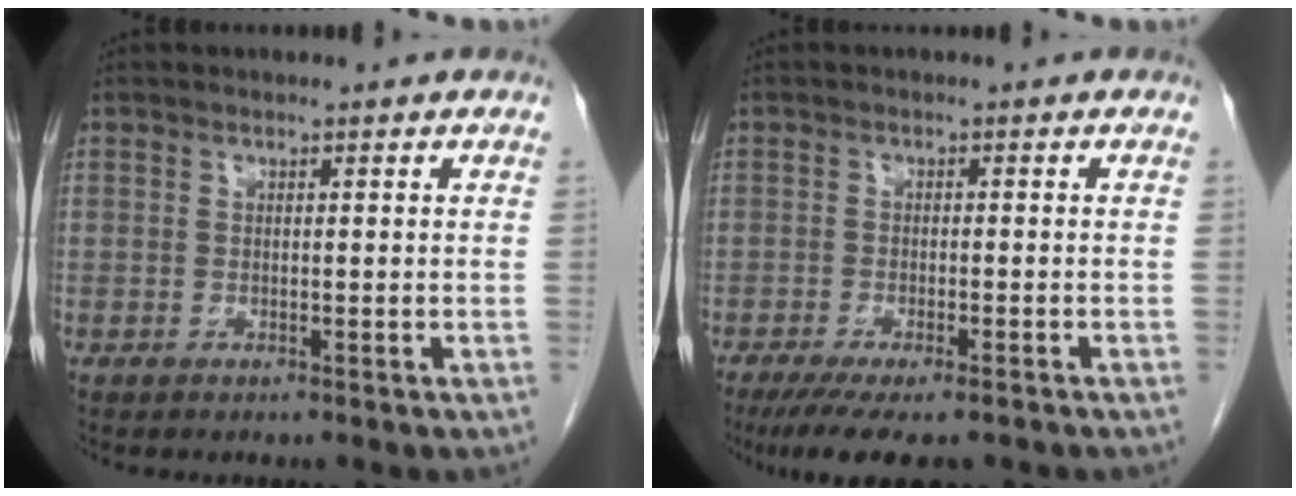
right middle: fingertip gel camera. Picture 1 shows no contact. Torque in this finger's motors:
{"motor_torque": [0.72, -0.66, 0.12, 0.06]}